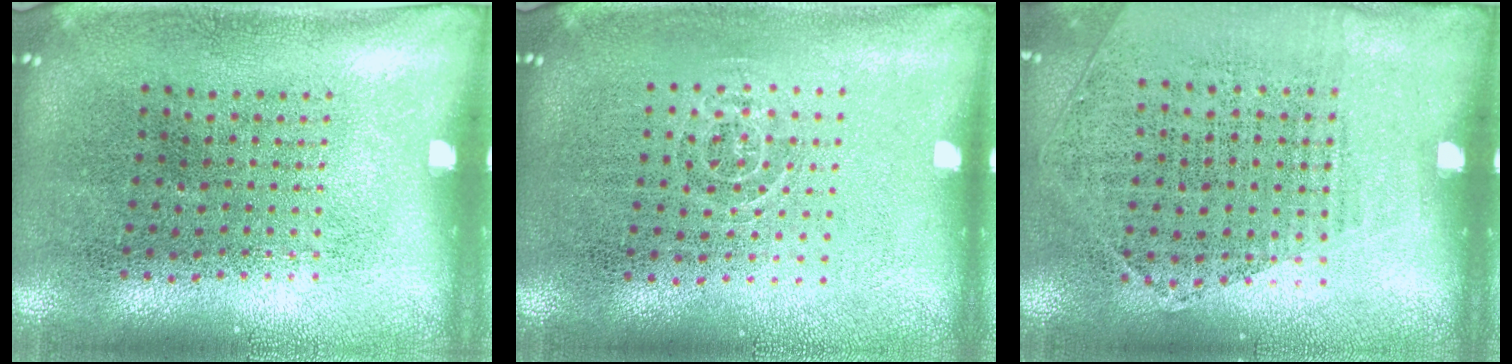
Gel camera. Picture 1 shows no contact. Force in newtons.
{"total": 0.8, "press": 0.5, "slide": 0.6}
{"total": 1.2, "press": 1.0, "slide": 0.7}